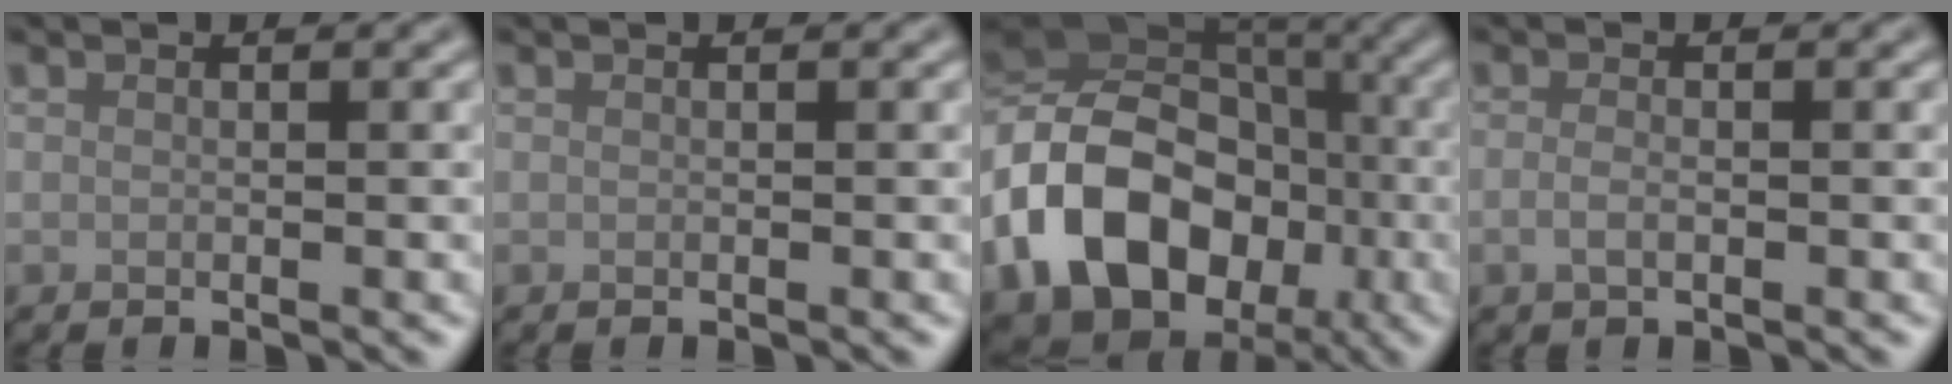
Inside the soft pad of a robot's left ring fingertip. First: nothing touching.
{"total": 0.0}
{"total": 16.1, "force": [-4.7, 12.5, 8.9], "torque": [-0.208, 0.000, -0.092]}
{"total": 1.3, "force": [-0.4, 0.6, 1.1], "torque": [-0.025, -0.003, -0.010]}